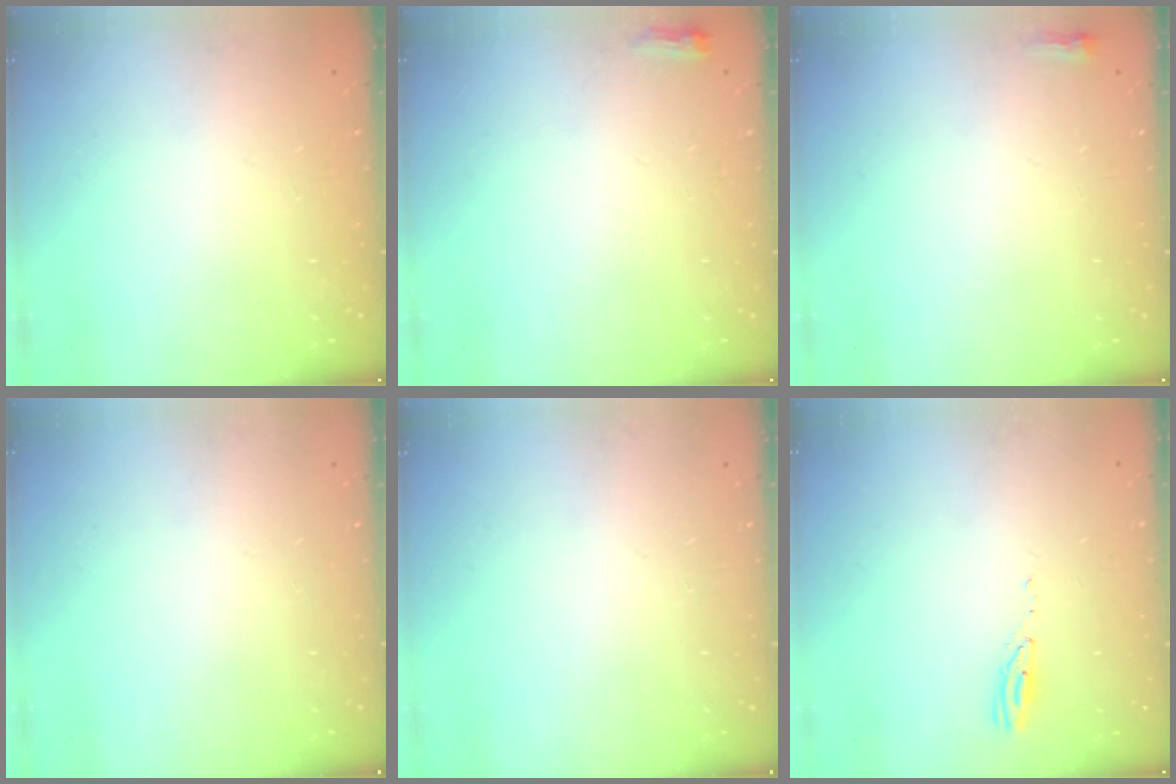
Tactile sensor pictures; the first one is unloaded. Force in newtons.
{"total": 3.5, "press": 3.4, "slide": 0.8}
{"total": 2.2, "press": 2.2, "slide": 0.6}
{"total": 0.0}
{"total": 0.0}
{"total": 3.0, "press": 2.9, "slide": 0.3}